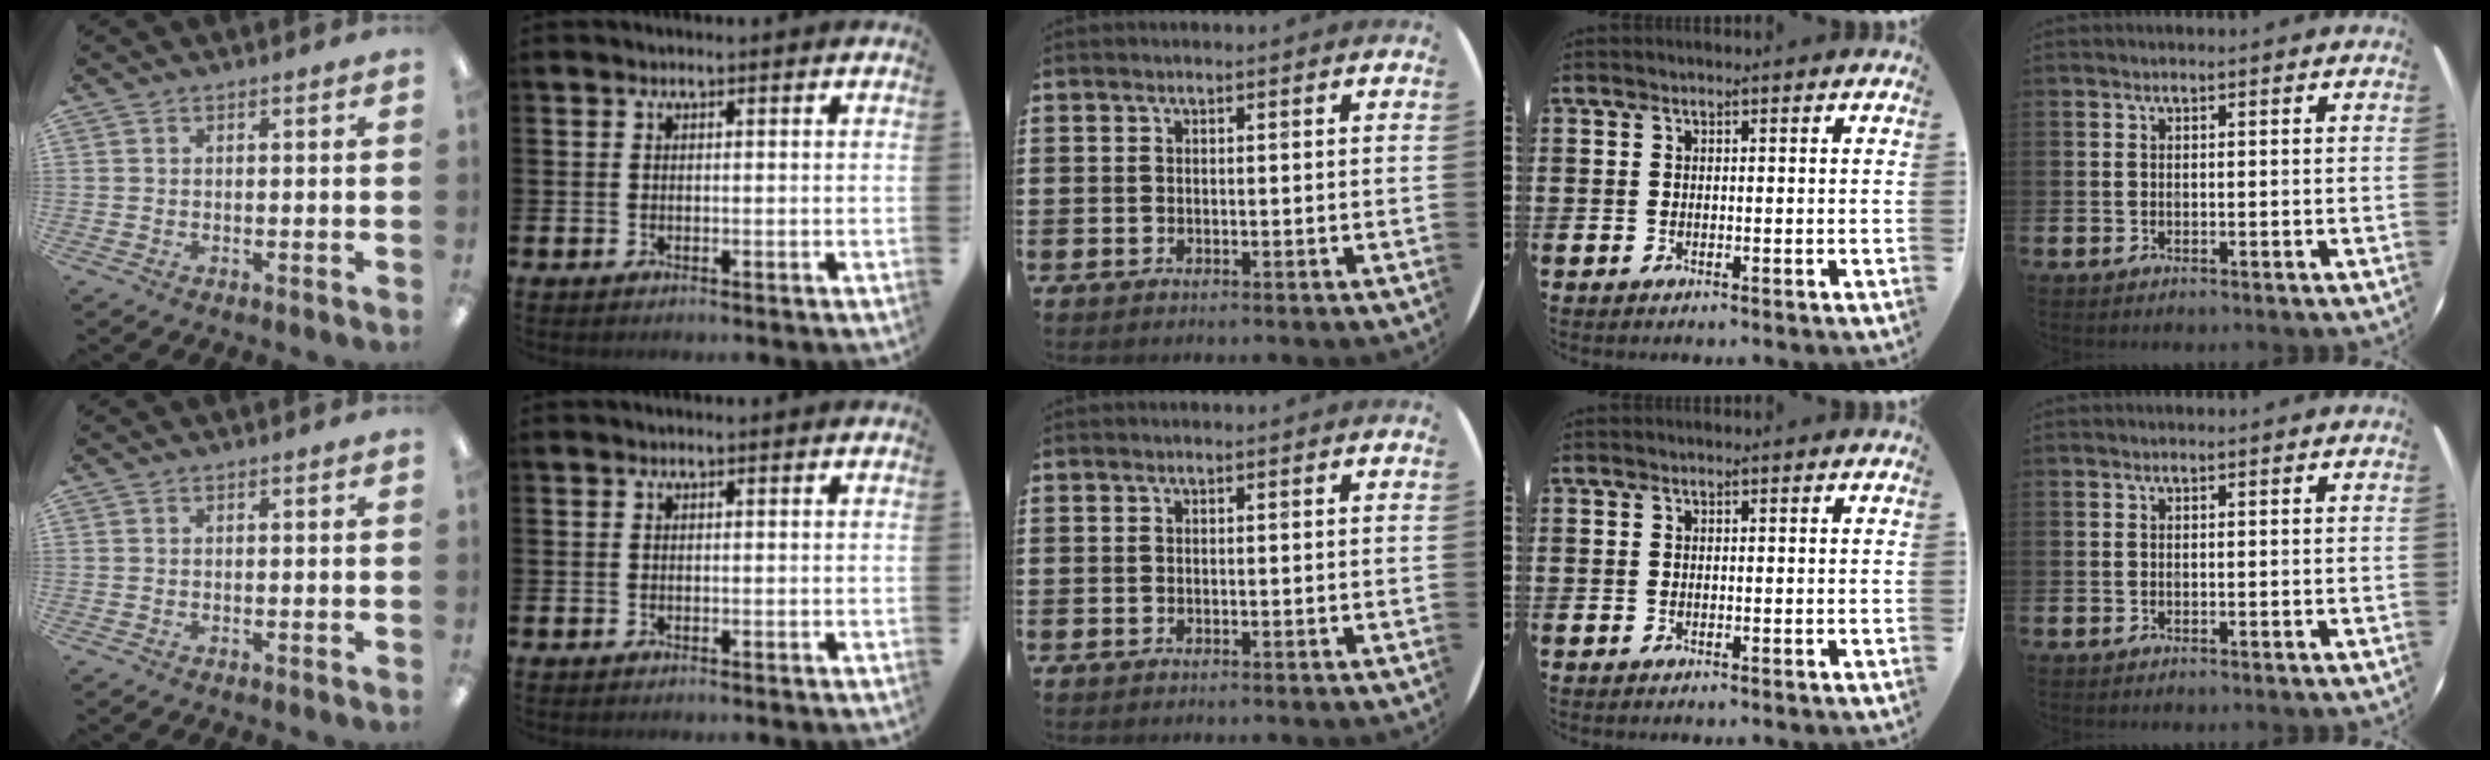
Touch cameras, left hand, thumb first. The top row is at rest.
{}